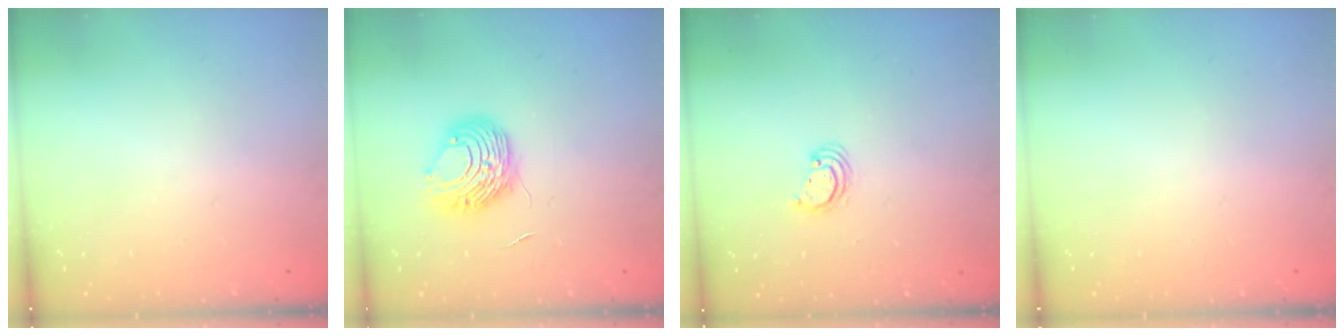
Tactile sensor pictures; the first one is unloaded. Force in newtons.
{"total": 8.7, "press": 8.7, "slide": 0.4}
{"total": 2.8, "press": 2.8, "slide": 0.2}
{"total": 0.0}